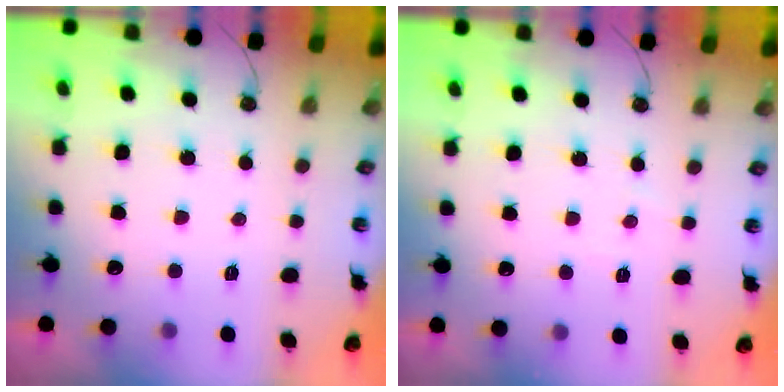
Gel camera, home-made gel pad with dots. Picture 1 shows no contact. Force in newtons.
{"total": 2.7, "press": 2.6, "slide": 0.5}